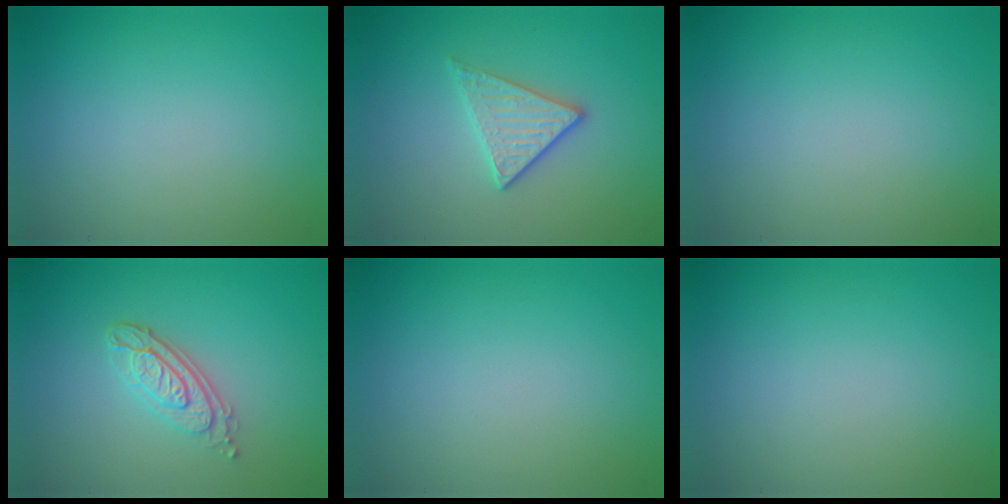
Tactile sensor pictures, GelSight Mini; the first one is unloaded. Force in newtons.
{"total": 2.3, "press": 2.0, "slide": 1.0}
{"total": 0.0}
{"total": 3.3, "press": 2.7, "slide": 1.9}
{"total": 0.0}
{"total": 0.0}